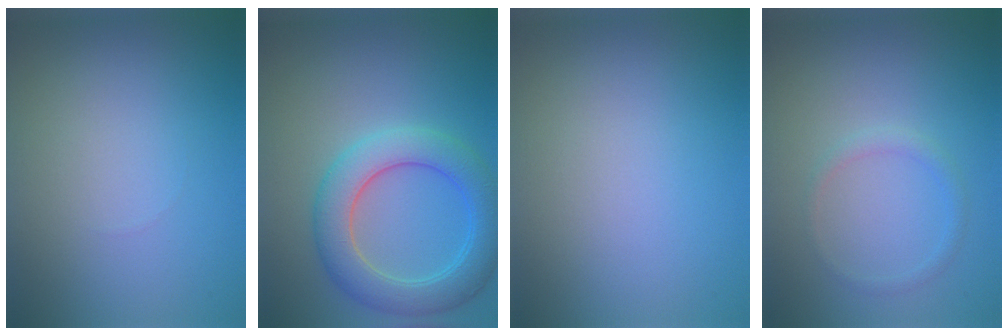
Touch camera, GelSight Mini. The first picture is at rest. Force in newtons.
{"total": 5.8, "press": 5.8, "slide": 0.2}
{"total": 0.0}
{"total": 1.2, "press": 1.2, "slide": 0.0}